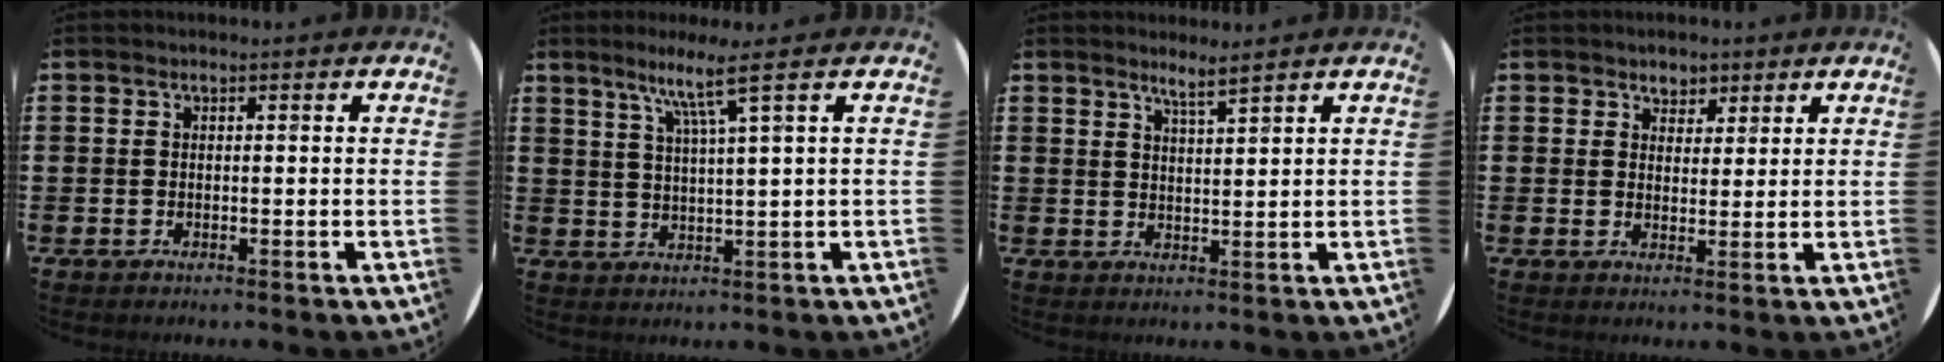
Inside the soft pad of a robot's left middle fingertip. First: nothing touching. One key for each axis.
{"total": 5.5, "fx": 3.3, "fy": -0.7, "fz": 4.3, "tx": -0.091, "ty": 0.002, "tz": 0.051}
{"total": 2.8, "fx": 2.7, "fy": -0.6, "fz": 0.8, "tx": -0.017, "ty": -0.009, "tz": 0.047}
{"total": 2.5, "fx": 2.0, "fy": 1.5, "fz": 0.0, "tx": 0.003, "ty": 0.003, "tz": 0.036}